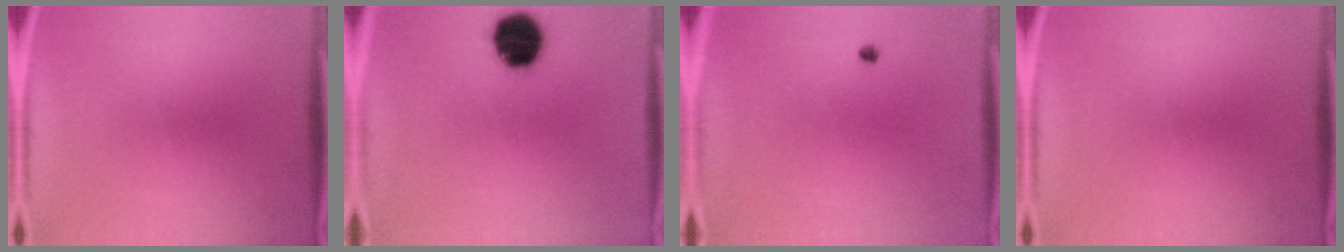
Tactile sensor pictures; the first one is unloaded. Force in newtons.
{"total": 12.8}
{"total": 0.6}
{"total": 0.0}